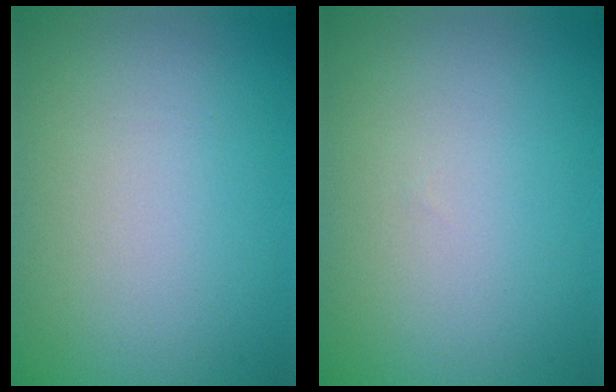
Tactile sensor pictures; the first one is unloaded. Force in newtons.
{"total": 0.0}